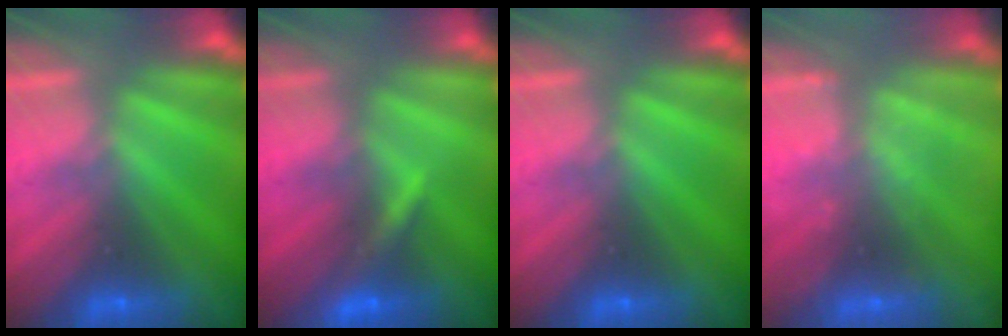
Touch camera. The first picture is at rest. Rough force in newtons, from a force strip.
{"total": 3.7}
{"total": 0.0}
{"total": 2.3}